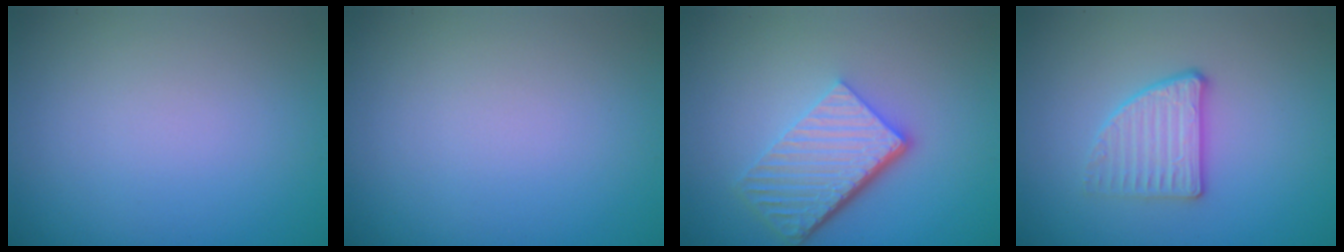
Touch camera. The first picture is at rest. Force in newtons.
{"total": 0.0}
{"total": 5.9, "press": 4.0, "slide": 4.3}
{"total": 2.7, "press": 2.4, "slide": 1.1}